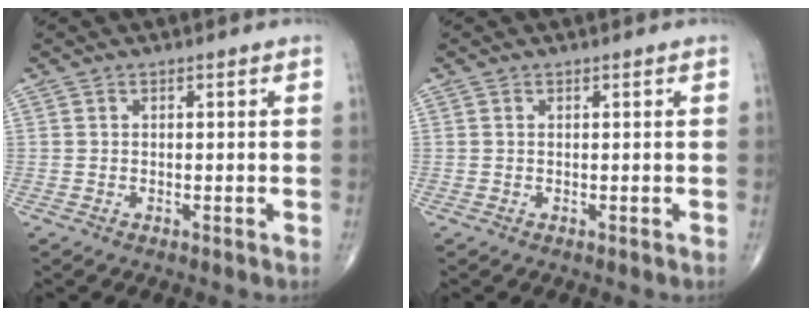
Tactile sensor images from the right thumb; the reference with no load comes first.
{"total": 0.0}